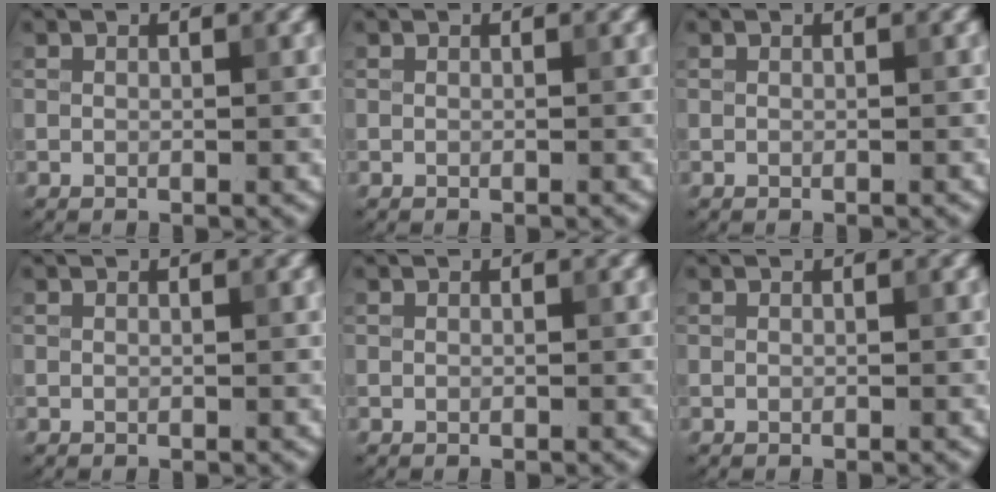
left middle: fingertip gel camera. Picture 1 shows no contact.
{"total": 0.0}
{"total": 0.0}
{"total": 0.0}
{"total": 0.0}
{"total": 0.0}